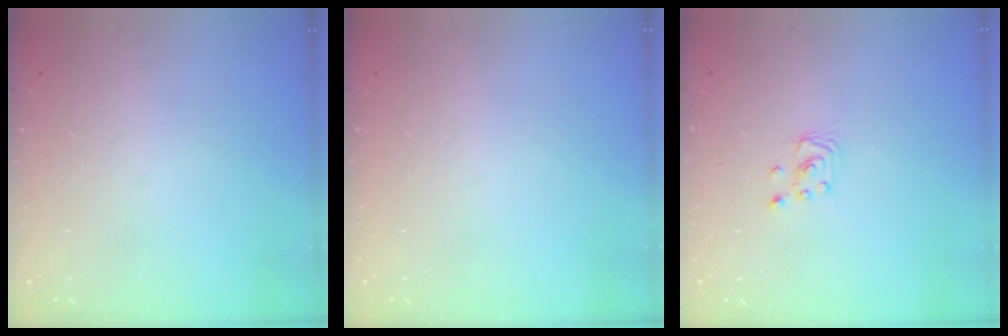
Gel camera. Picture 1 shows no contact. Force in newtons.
{"total": 0.0}
{"total": 1.9, "press": 1.9, "slide": 0.1}